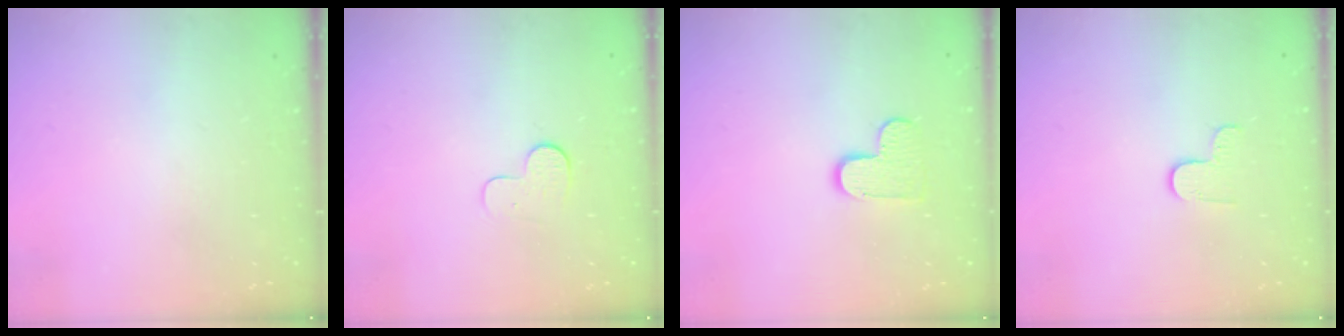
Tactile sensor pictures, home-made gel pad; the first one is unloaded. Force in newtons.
{"total": 4.1, "press": 4.1, "slide": 0.4}
{"total": 7.7, "press": 7.6, "slide": 0.3}
{"total": 3.8, "press": 3.8, "slide": 0.5}